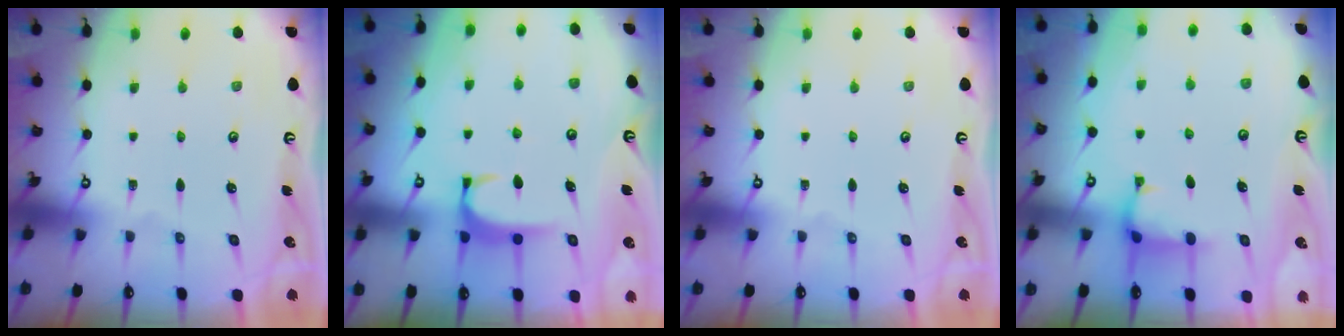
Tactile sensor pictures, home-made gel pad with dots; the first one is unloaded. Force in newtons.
{"total": 1.6, "press": 1.6, "slide": 0.5}
{"total": 0.0}
{"total": 2.5, "press": 2.5, "slide": 0.4}